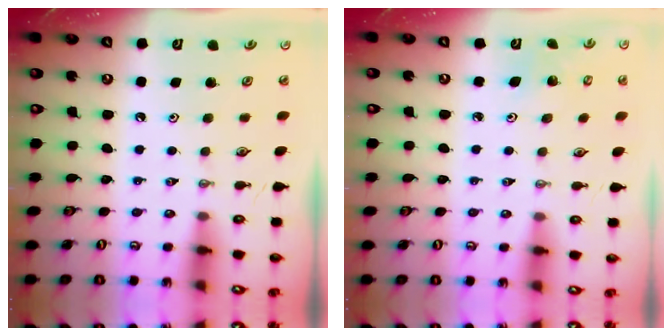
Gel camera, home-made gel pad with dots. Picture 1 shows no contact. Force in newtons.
{"total": 3.3, "press": 3.3, "slide": 0.2}